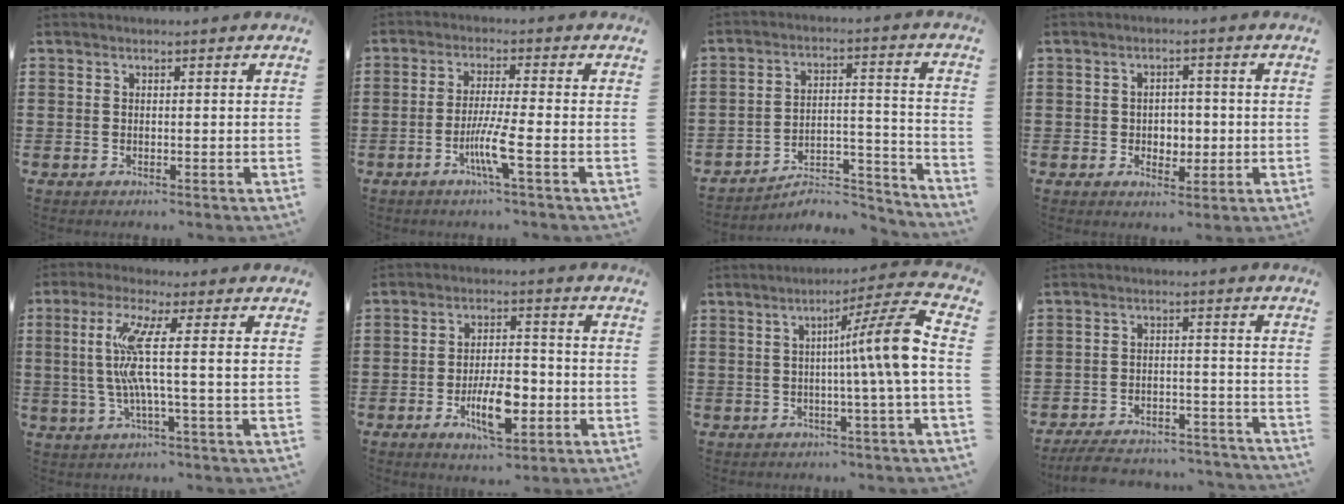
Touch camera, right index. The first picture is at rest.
{"total": 6.1, "force": [-2.4, -0.1, 5.6], "torque": [-0.114, -0.018, -0.047]}
{"total": 5.7, "force": [-5.3, 1.3, 1.8], "torque": [-0.029, 0.004, -0.104]}
{"total": 2.8, "force": [-0.5, 2.5, 1.3], "torque": [-0.026, 0.005, -0.016]}
{"total": 10.2, "force": [0.9, 0.5, 10.1], "torque": [-0.213, -0.012, 0.001]}
{"total": 8.5, "force": [-3.0, 3.5, 7.2], "torque": [-0.134, -0.005, -0.054]}
{"total": 11.0, "force": [0.0, -0.5, 11.0], "torque": [-0.173, -0.012, -0.012]}
{"total": 6.0, "force": [-5.8, 0.9, 1.4], "torque": [-0.030, 0.010, -0.114]}